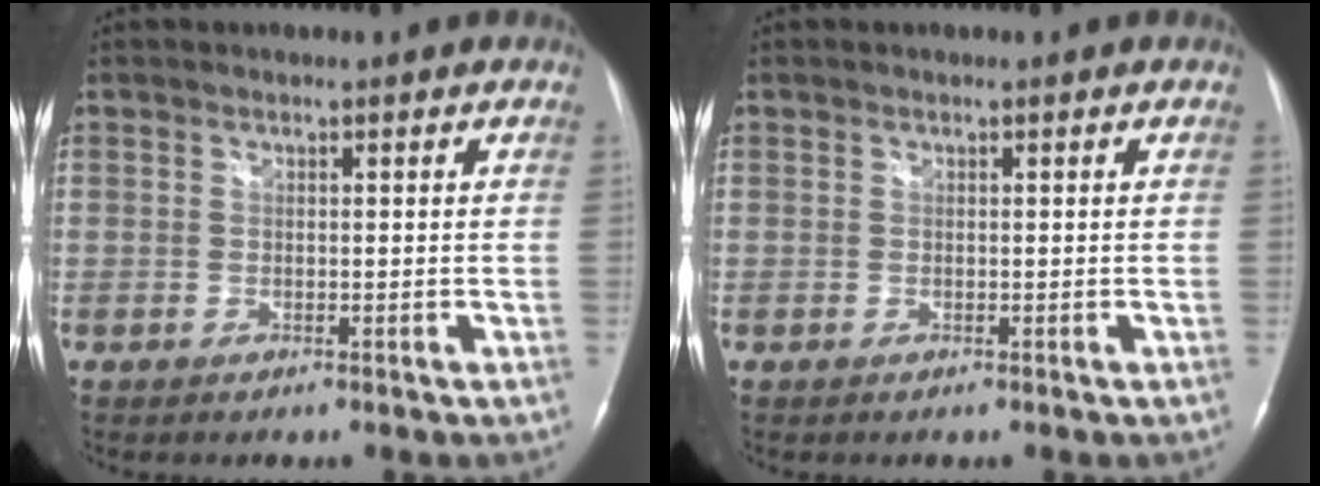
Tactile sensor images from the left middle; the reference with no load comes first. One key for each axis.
{"total": 0.0}